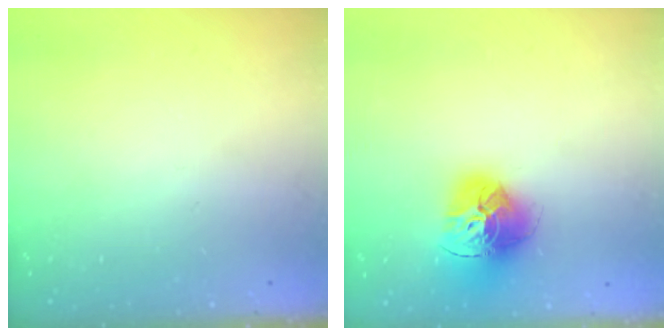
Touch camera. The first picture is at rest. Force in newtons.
{"total": 17.4, "press": 17.3, "slide": 1.7}